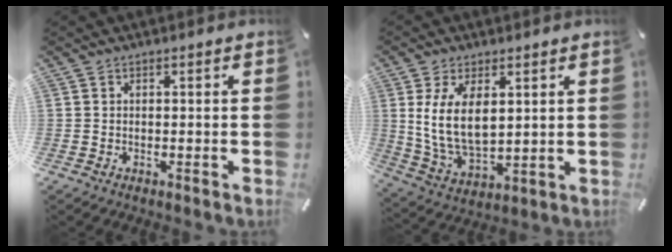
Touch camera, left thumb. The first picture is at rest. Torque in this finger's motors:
{"motor_torque": [1.35, 1.52, 1.41, -1.24, 0.57]}